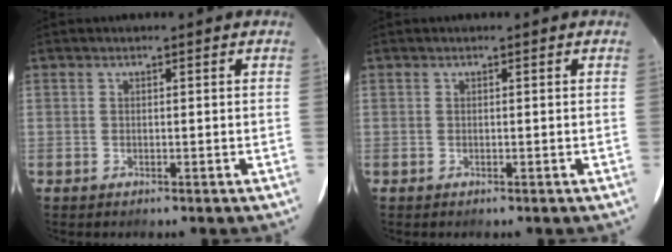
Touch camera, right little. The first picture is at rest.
{"total": 0.0}